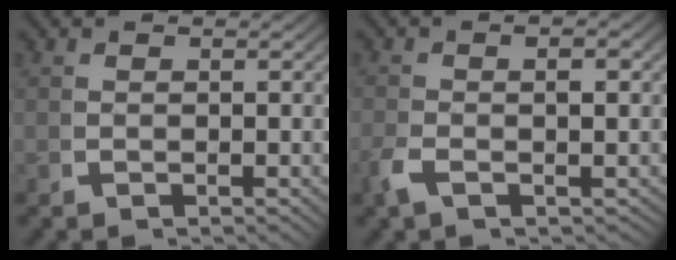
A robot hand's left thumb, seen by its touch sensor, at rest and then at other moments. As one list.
[{"total": 2.6, "force": [-1.0, 1.2, 2.0], "torque": [-0.049, -0.007, -0.017]}]